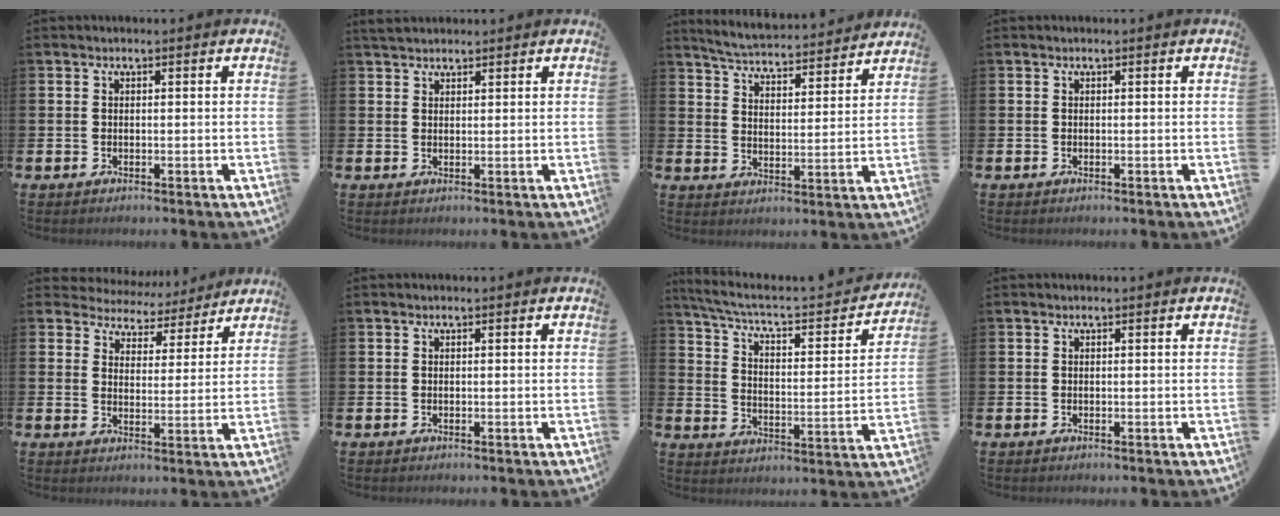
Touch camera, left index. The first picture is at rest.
{"total": 2.2, "force": [2.1, 0.7, 0.4], "torque": [-0.003, -0.002, 0.036]}
{"total": 5.4, "force": [5.3, 0.3, 0.6], "torque": [-0.034, -0.041, 0.091]}
{"total": 0.0}
{"total": 5.1, "force": [4.7, 1.8, -0.3], "torque": [-0.021, -0.043, 0.081]}
{"total": 0.0}
{"total": 5.5, "force": [4.7, 1.4, 2.5], "torque": [-0.073, -0.038, 0.069]}
{"total": 0.0}